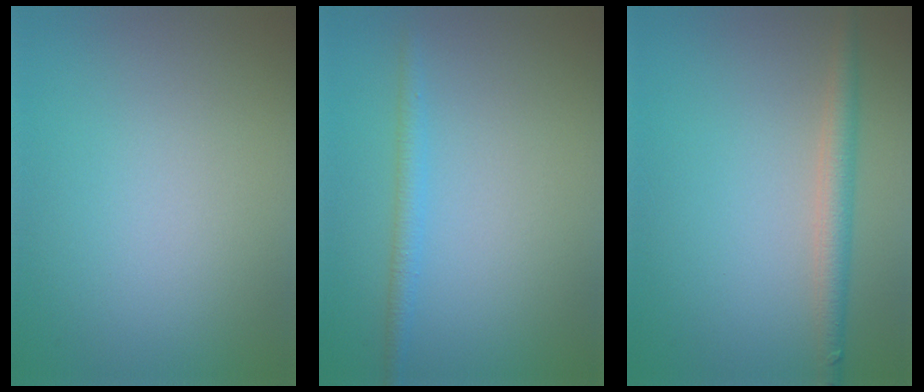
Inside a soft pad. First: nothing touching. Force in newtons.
{"total": 1.6, "press": 1.6, "slide": 0.1}
{"total": 2.6, "press": 2.6, "slide": 0.1}